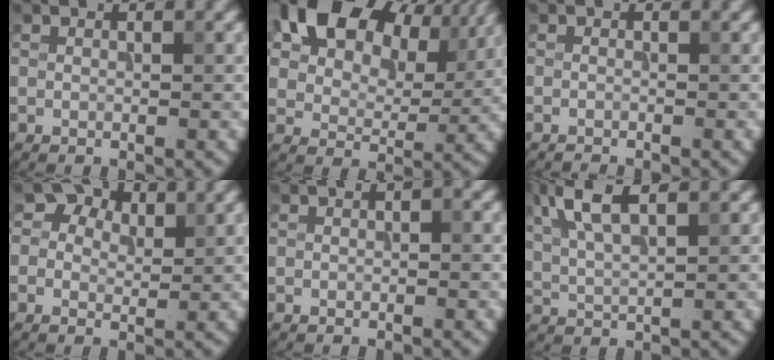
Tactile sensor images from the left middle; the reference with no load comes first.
{"total": 13.7, "force": [7.4, 8.1, 8.2], "torque": [-0.154, 0.022, 0.127]}
{"total": 0.7, "force": [-0.7, 0.0, 0.0], "torque": [0.002, -0.003, -0.015]}
{"total": 2.3, "force": [1.1, 1.8, 0.9], "torque": [-0.016, -0.001, 0.007]}
{"total": 0.6, "force": [0.1, 0.3, 0.5], "torque": [-0.006, 0.000, 0.001]}
{"total": 5.7, "force": [2.9, 2.0, 4.5], "torque": [-0.098, 0.014, 0.056]}